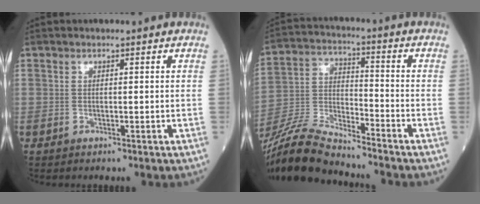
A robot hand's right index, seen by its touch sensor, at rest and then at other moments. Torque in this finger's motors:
{"motor_torque": [0.19, -0.43, 0.12, 0.08]}